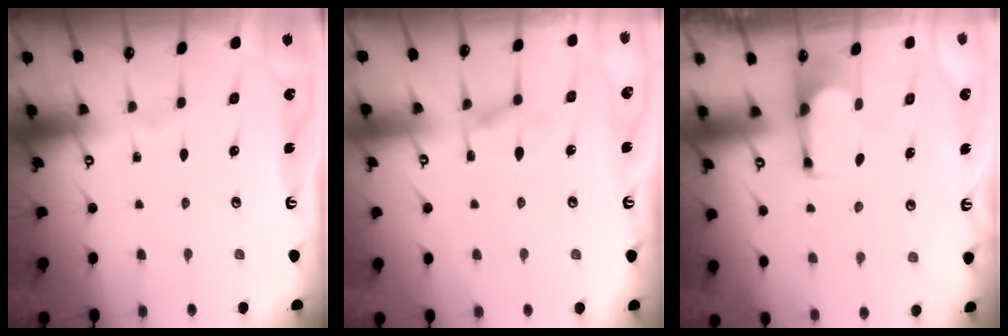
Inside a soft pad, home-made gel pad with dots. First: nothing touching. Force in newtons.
{"total": 1.6, "press": 0.4, "slide": 1.6}
{"total": 1.8, "press": 1.6, "slide": 0.8}